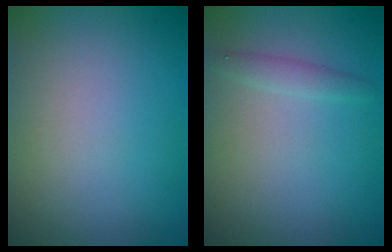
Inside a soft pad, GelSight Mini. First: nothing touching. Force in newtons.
{"total": 1.3, "press": 1.3, "slide": 0.1}